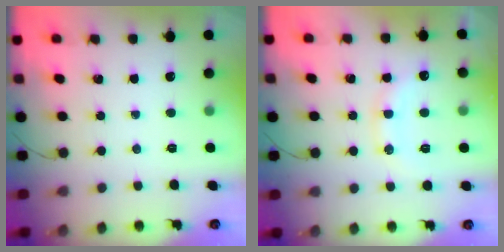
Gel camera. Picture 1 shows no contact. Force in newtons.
{"total": 12.5, "press": 12.5, "slide": 0.8}